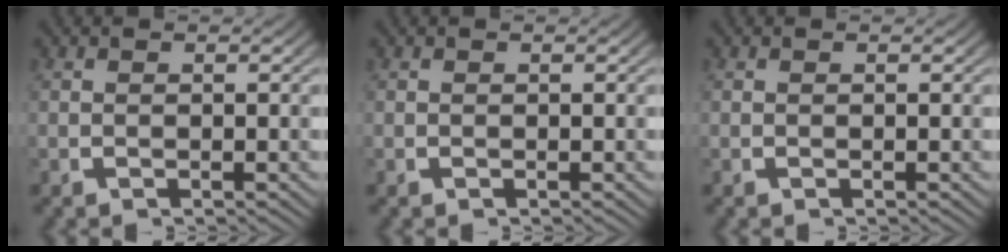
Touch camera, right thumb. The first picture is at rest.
{"total": 0.0}
{"total": 0.0}